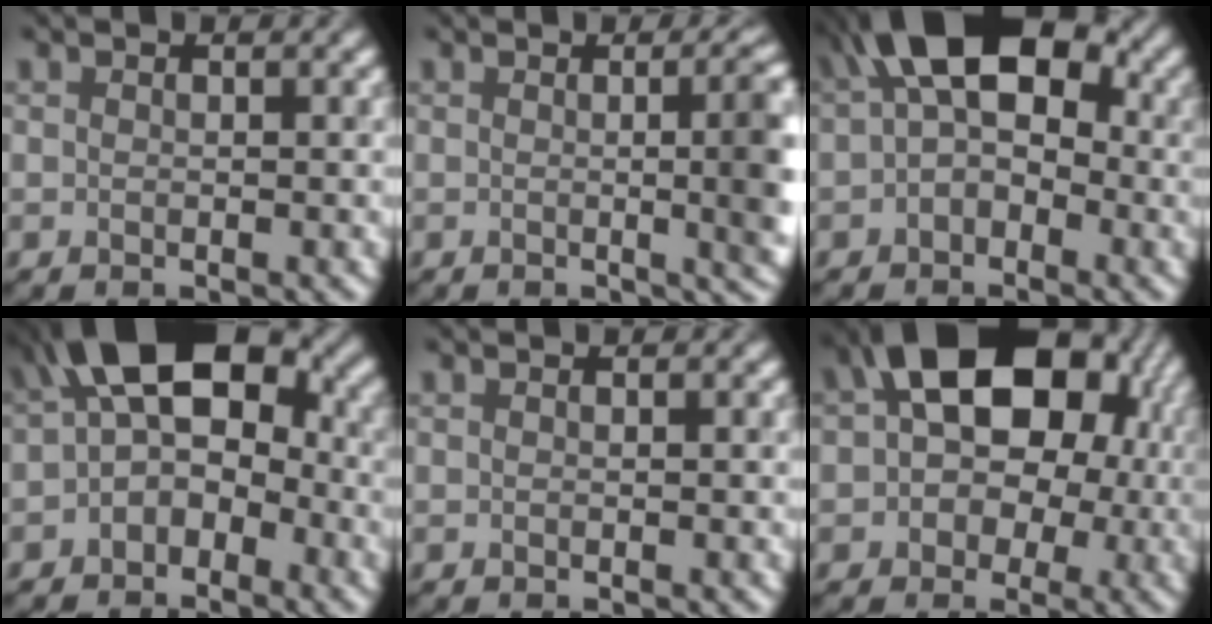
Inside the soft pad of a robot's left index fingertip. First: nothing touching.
{"total": 8.0, "force": [-0.2, 3.0, 7.4], "torque": [-0.056, 0.010, -0.006]}
{"total": 8.9, "force": [1.8, 5.0, 7.2], "torque": [-0.103, 0.040, 0.005]}
{"total": 9.8, "force": [0.8, 5.9, 7.8], "torque": [-0.107, 0.034, -0.007]}
{"total": 0.0}
{"total": 13.1, "force": [2.7, 9.3, 8.8], "torque": [-0.089, 0.021, 0.028]}